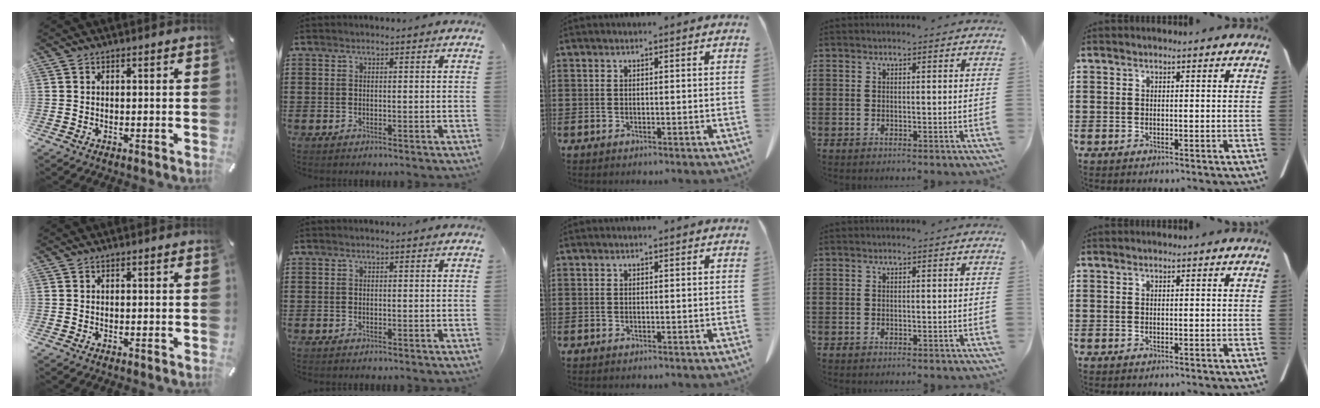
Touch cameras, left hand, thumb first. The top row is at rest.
{}